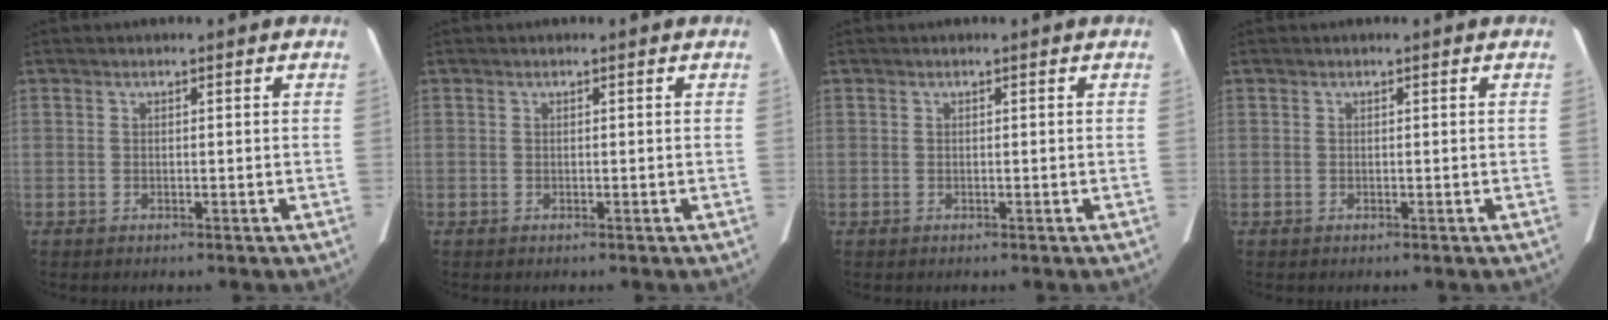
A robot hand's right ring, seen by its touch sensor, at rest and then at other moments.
{"total": 0.0}
{"total": 0.0}
{"total": 0.0}